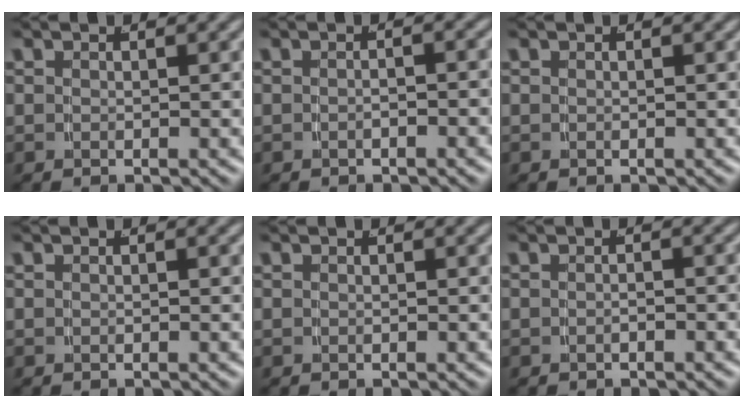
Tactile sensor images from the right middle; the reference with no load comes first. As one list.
[{"total": 0.9, "force": [-0.7, 0.0, 0.5], "torque": [-0.009, 0.006, -0.015]}, {"total": 0.0}, {"total": 0.0}, {"total": 0.0}, {"total": 0.6, "force": [-0.5, -0.1, 0.3], "torque": [-0.007, 0.004, -0.011]}]